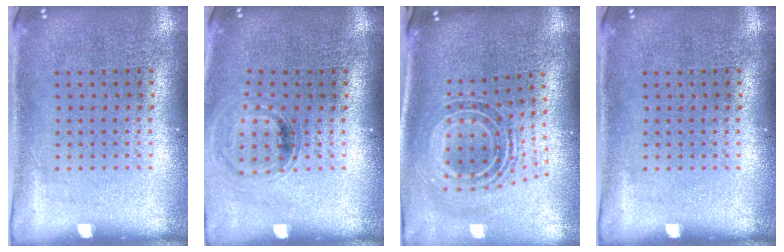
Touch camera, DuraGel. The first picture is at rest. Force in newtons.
{"total": 0.8, "press": 0.8, "slide": 0.2}
{"total": 1.3, "press": 1.1, "slide": 0.8}
{"total": 0.0}